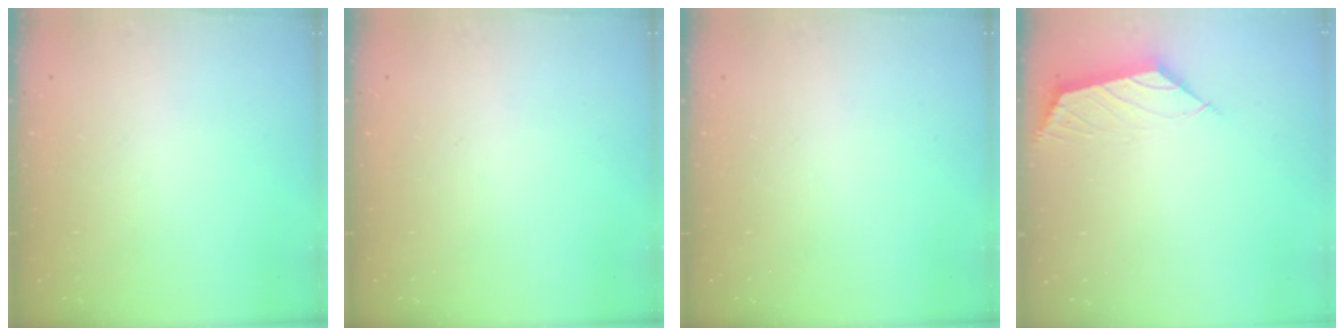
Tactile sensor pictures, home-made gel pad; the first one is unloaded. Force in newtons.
{"total": 0.0}
{"total": 0.0}
{"total": 2.6, "press": 2.5, "slide": 0.7}